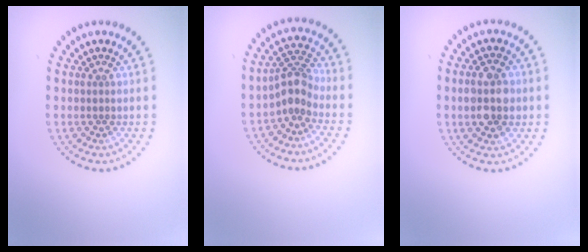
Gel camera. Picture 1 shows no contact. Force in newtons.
{"total": 2.9, "press": 2.2, "slide": 1.9}
{"total": 4.5, "press": 4.5, "slide": 0.2}